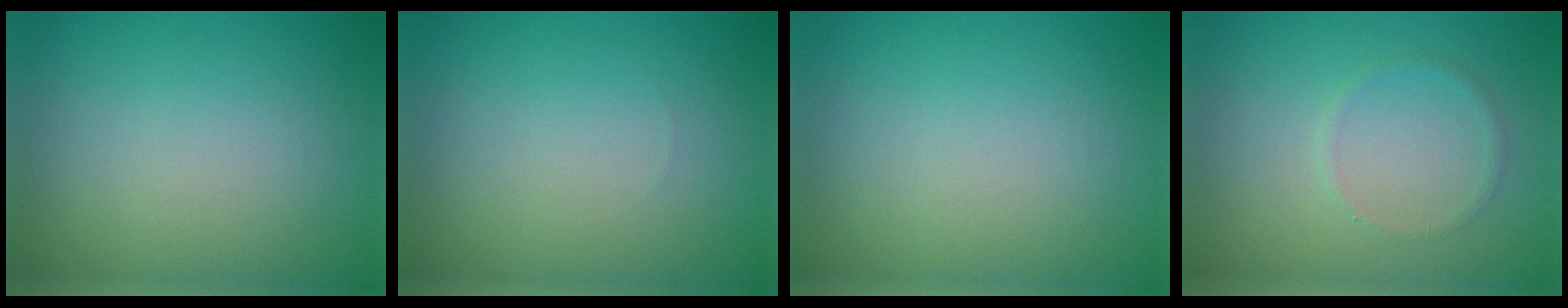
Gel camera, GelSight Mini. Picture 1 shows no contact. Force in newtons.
{"total": 0.0}
{"total": 0.0}
{"total": 0.7, "press": 0.7, "slide": 0.1}